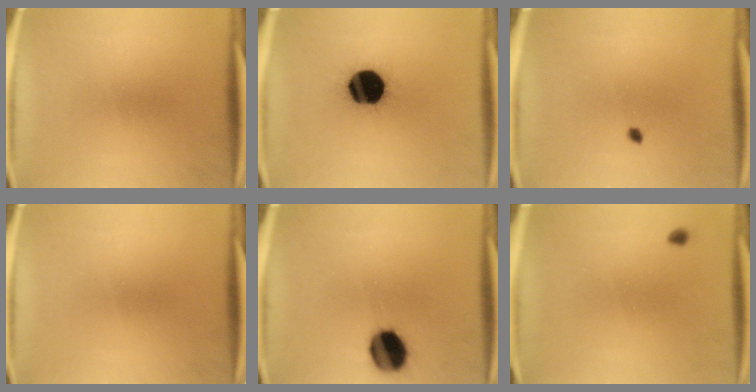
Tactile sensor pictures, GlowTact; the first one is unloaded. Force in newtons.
{"total": 19.9}
{"total": 0.8}
{"total": 0.0}
{"total": 11.5}
{"total": 0.8}